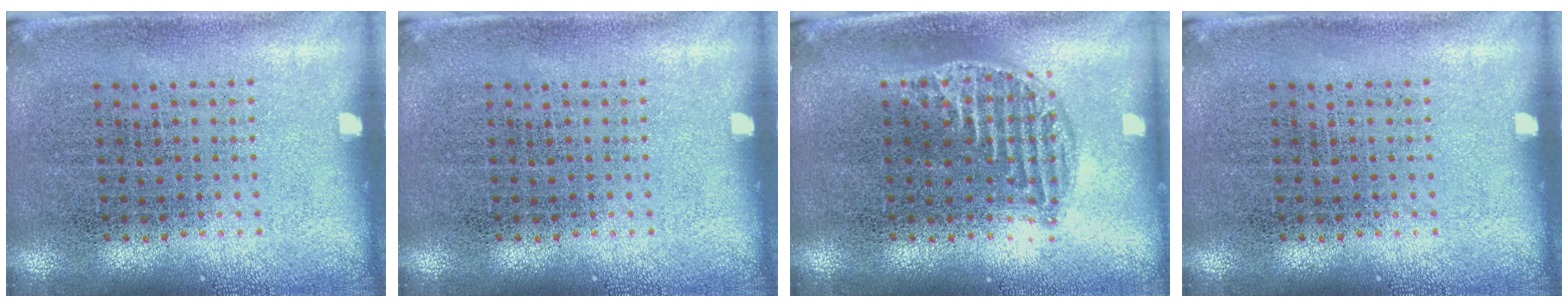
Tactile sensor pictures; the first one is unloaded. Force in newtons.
{"total": 0.0}
{"total": 1.3, "press": 1.1, "slide": 0.6}
{"total": 0.0}